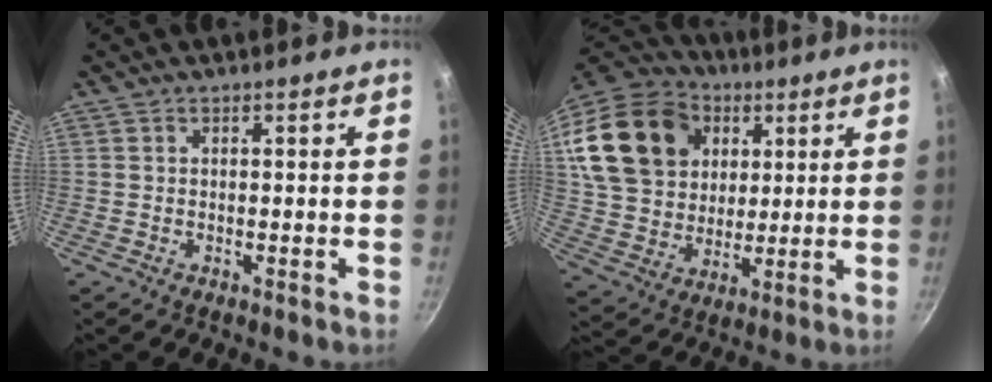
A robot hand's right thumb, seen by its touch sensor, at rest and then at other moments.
{"total": 24.7, "force": [8.3, 19.1, 13.3], "torque": [-0.251, 0.015, 0.157]}